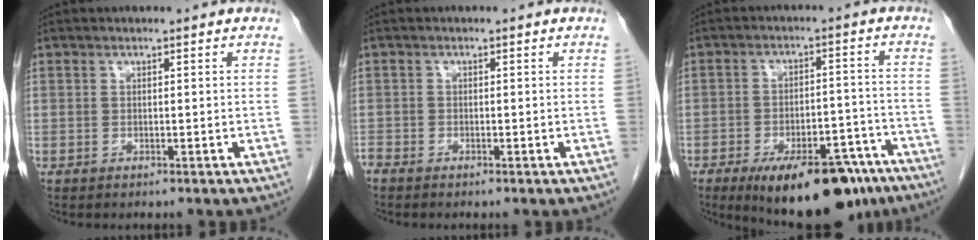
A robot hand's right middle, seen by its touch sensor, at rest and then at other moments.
{"total": 1.2, "force": [-1.1, 0.3, 0.3], "torque": [-0.009, -0.003, -0.021]}
{"total": 17.2, "force": [-12.2, 6.2, 10.4], "torque": [-0.112, 0.011, -0.176]}